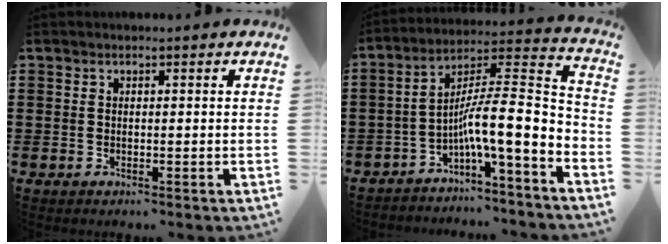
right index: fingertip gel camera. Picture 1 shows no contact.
{"total": 9.7, "force": [-3.4, 0.7, 9.1], "torque": [-0.154, -0.039, -0.077]}